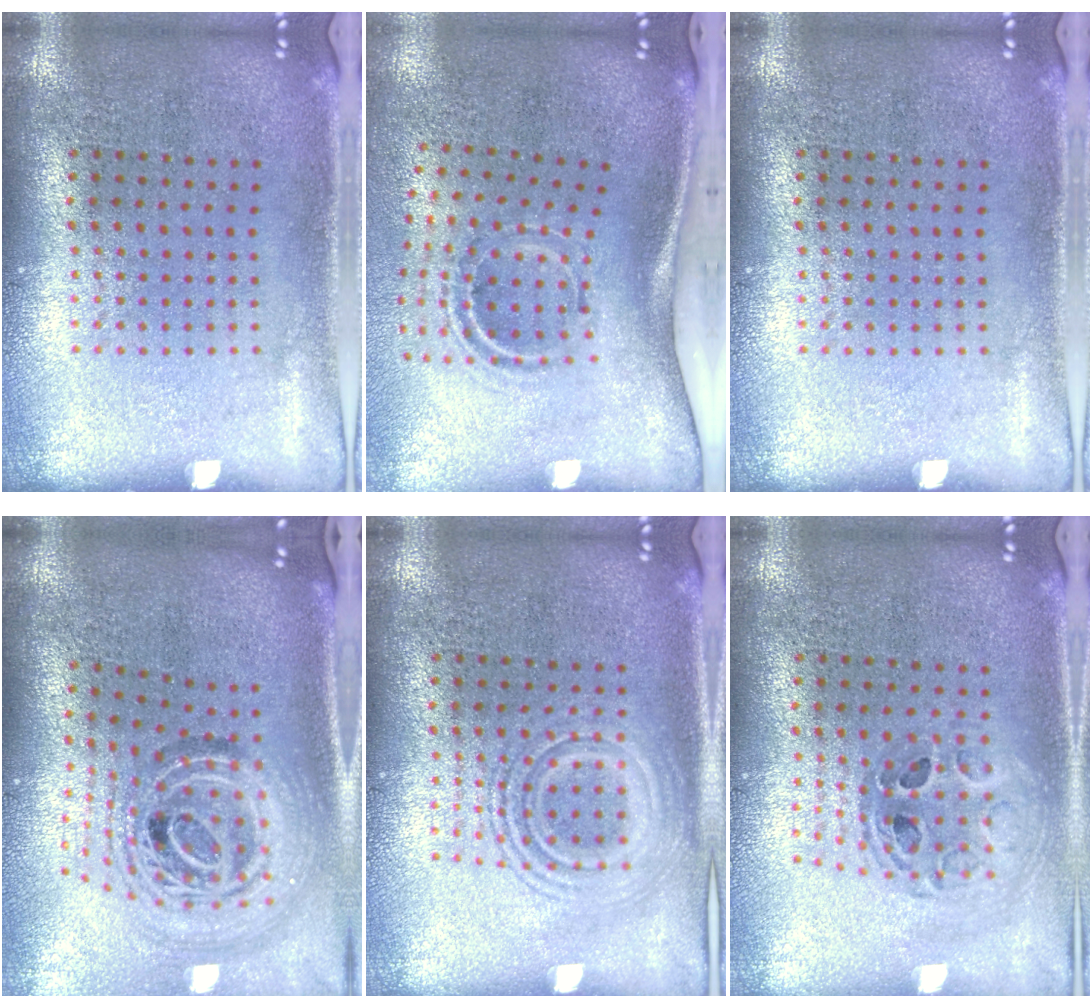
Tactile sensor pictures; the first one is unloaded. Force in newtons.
{"total": 2.2, "press": 1.2, "slide": 1.8}
{"total": 0.0}
{"total": 2.1, "press": 1.7, "slide": 1.3}
{"total": 2.6, "press": 2.6, "slide": 0.5}
{"total": 0.7, "press": 0.7, "slide": 0.1}